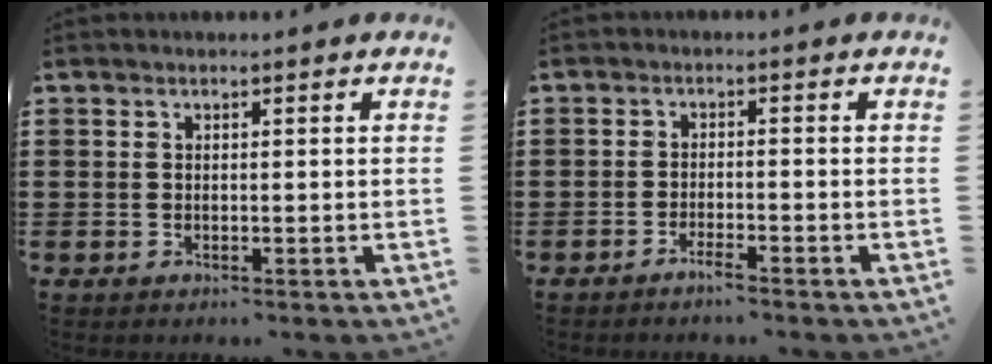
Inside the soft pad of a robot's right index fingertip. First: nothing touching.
{"total": 2.0, "force": [-1.7, 0.0, 1.0], "torque": [-0.016, 0.000, -0.031]}